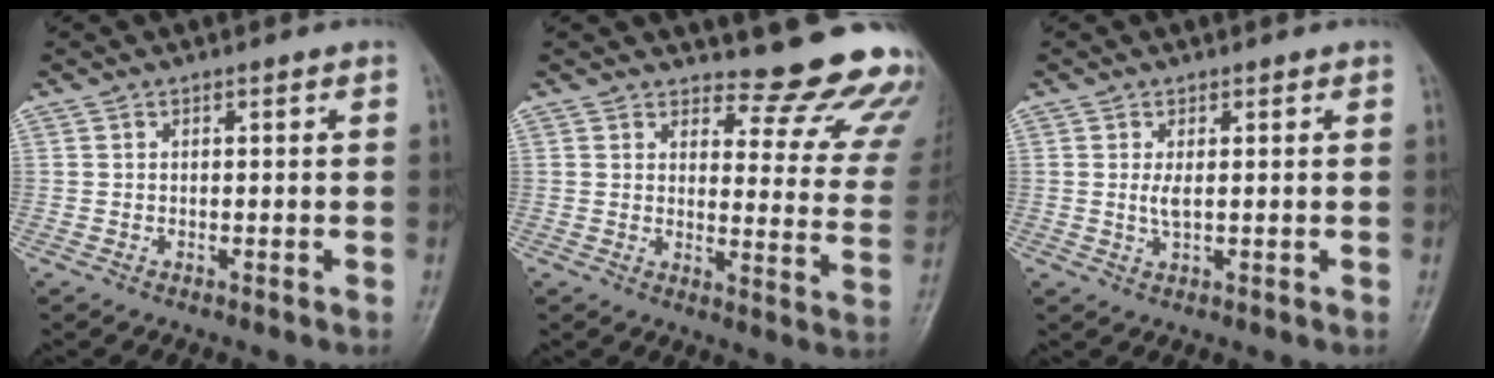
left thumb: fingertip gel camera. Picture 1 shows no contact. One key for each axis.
{"total": 16.8, "fx": 15.8, "fy": 4.0, "fz": 4.1, "tx": 0.004, "ty": -0.165, "tz": 0.164}
{"total": 2.3, "fx": 0.5, "fy": 0.9, "fz": 2.1, "tx": -0.041, "ty": -0.006, "tz": 0.011}